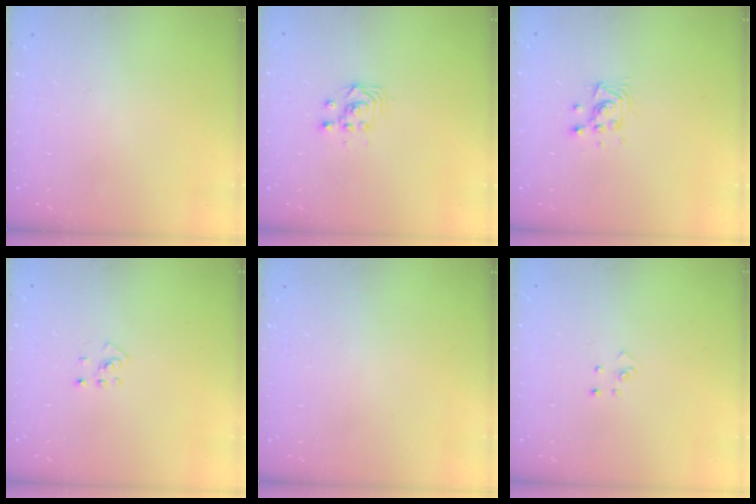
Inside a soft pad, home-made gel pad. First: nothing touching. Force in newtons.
{"total": 3.4, "press": 3.4, "slide": 0.2}
{"total": 5.2, "press": 5.2, "slide": 0.1}
{"total": 2.7, "press": 2.7, "slide": 0.5}
{"total": 0.0}
{"total": 2.7, "press": 2.7, "slide": 0.3}